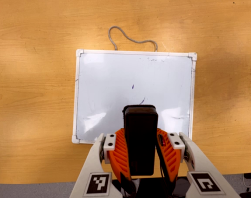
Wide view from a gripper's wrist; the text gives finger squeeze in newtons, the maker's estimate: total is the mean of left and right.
{"total": 6.3, "left": 5.3, "right": 7.4}